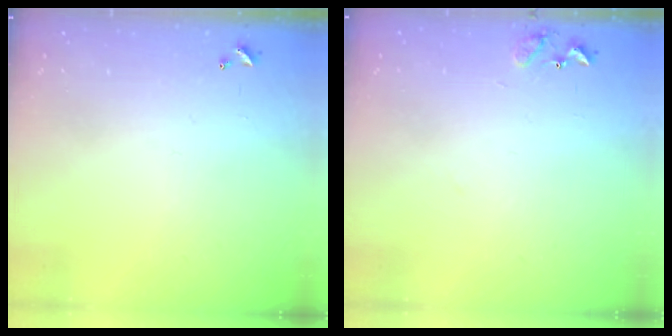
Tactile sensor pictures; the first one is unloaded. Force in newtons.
{"total": 8.4, "press": 8.4, "slide": 0.5}